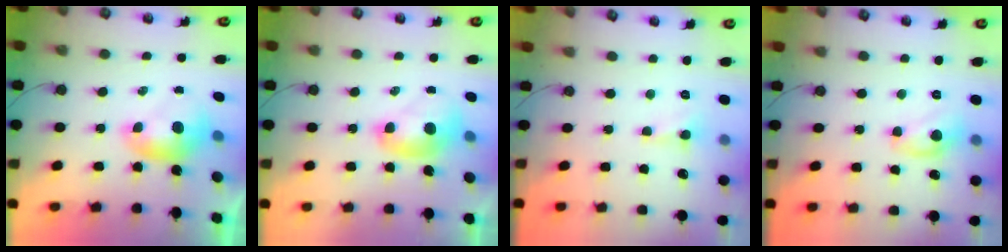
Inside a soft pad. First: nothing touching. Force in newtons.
{"total": 2.7, "press": 2.6, "slide": 0.6}
{"total": 0.0}
{"total": 7.7, "press": 7.7, "slide": 0.4}